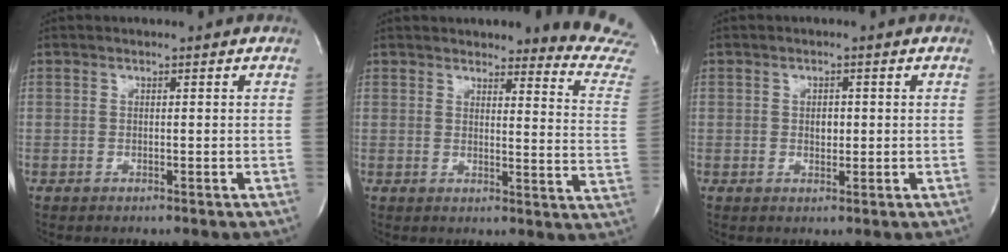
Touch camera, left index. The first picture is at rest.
{"total": 12.3, "force": [12.1, 0.2, 1.6], "torque": [0.009, -0.113, 0.100]}
{"total": 1.7, "force": [0.1, 1.1, 1.3], "torque": [-0.020, 0.000, 0.004]}